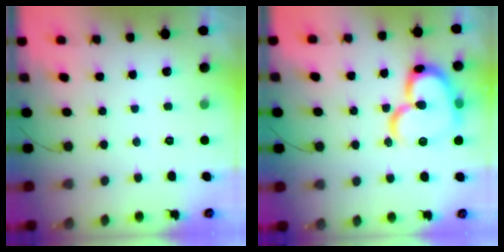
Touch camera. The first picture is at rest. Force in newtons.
{"total": 19.7, "press": 19.5, "slide": 2.2}